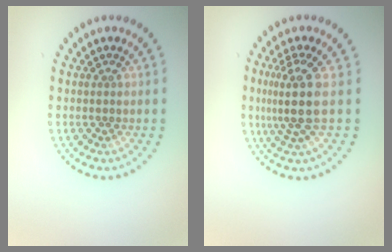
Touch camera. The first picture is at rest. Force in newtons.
{"total": 3.9, "press": 3.0, "slide": 2.4}